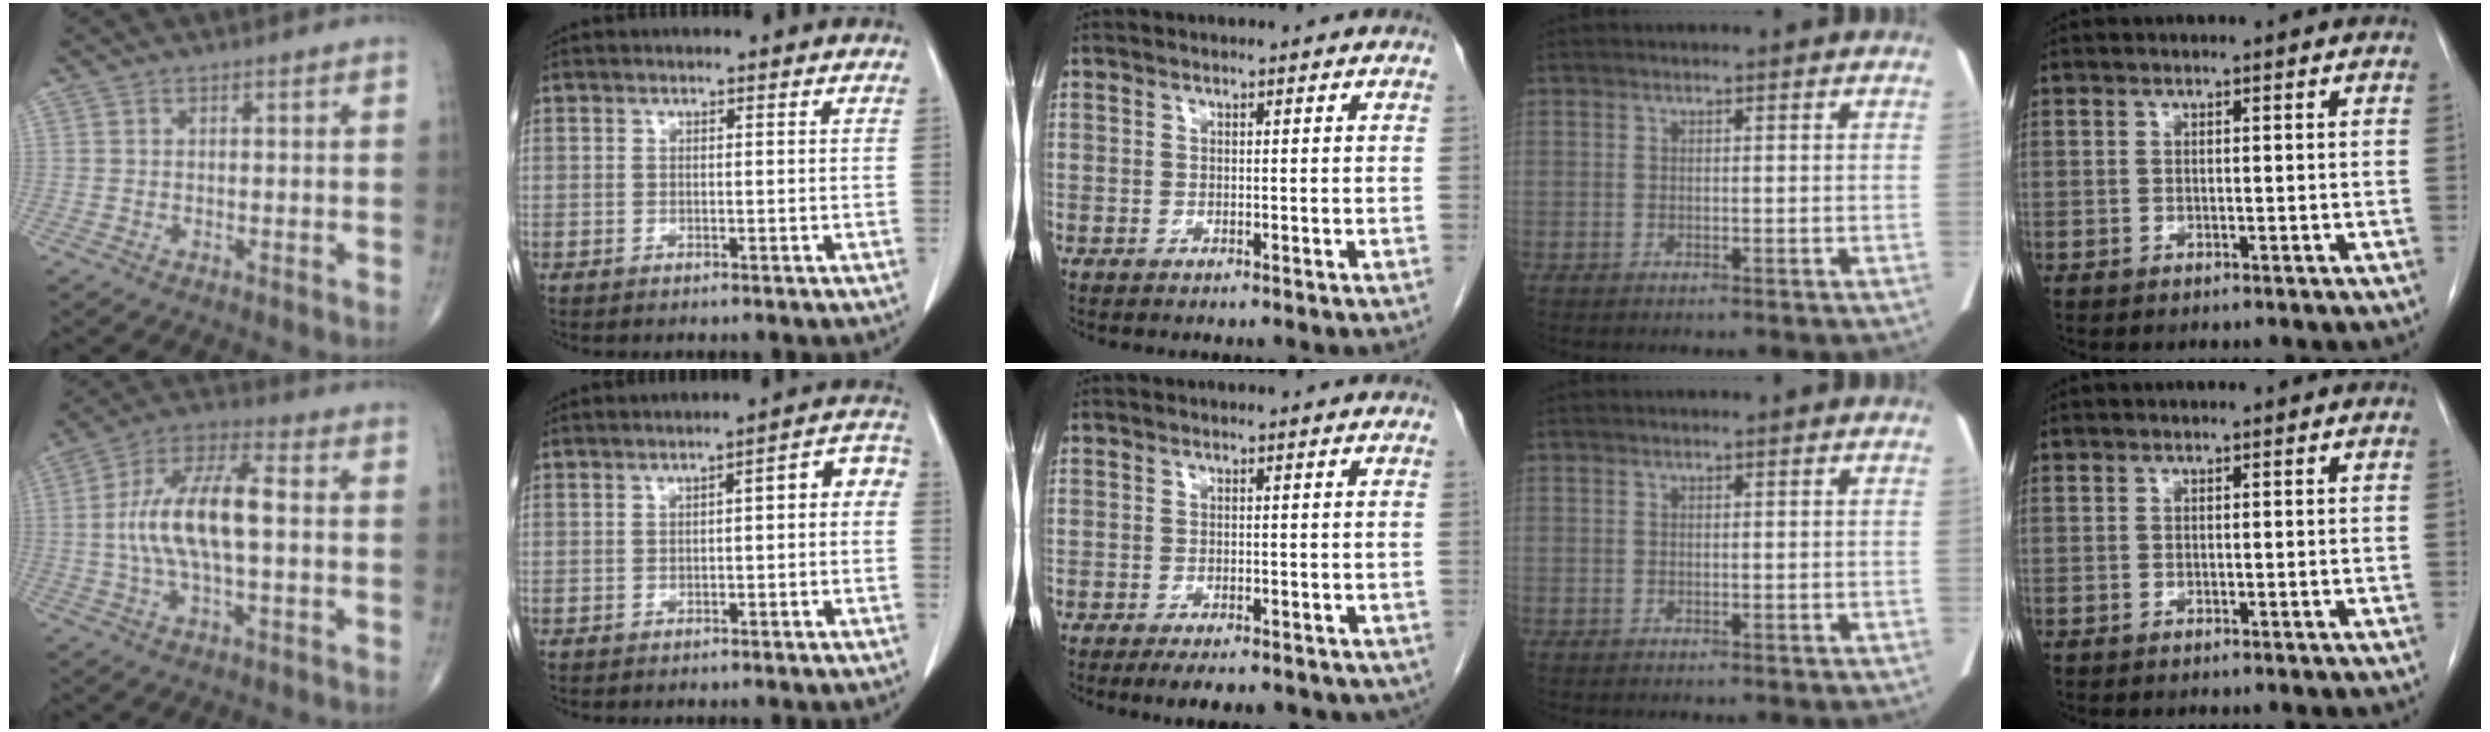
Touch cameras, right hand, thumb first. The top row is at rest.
{"thumb": {"total": 14.9, "force": [0.0, 5.6, 13.8], "torque": [-0.274, 0.030, -0.005]}, "index": {"total": 4.8, "force": [-0.3, 1.5, 4.5], "torque": [-0.051, 0.031, -0.009]}, "middle": {"total": 9.2, "force": [-6.6, 3.7, 5.3], "torque": [-0.064, -0.004, -0.079]}}